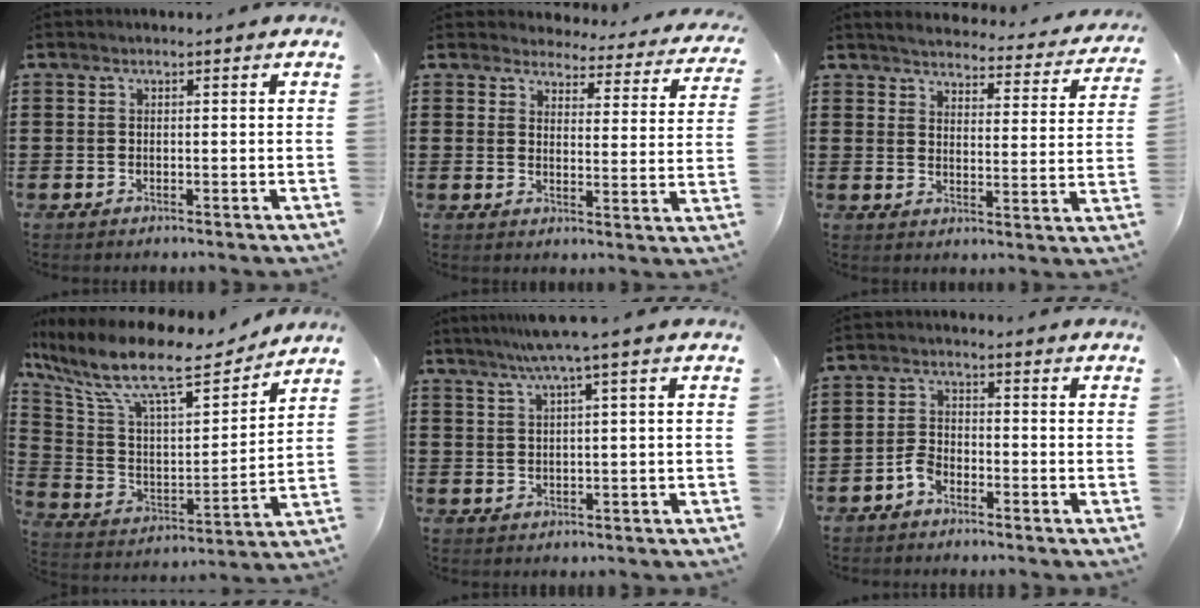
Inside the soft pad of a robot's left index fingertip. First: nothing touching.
{"total": 4.0, "force": [3.9, 0.5, 0.4], "torque": [-0.023, -0.034, 0.064]}
{"total": 3.5, "force": [3.5, 0.0, 0.7], "torque": [-0.033, -0.029, 0.055]}
{"total": 13.0, "force": [9.7, 2.8, 8.2], "torque": [-0.202, -0.060, 0.164]}
{"total": 4.5, "force": [2.4, -0.7, 3.8], "torque": [-0.075, -0.003, 0.040]}
{"total": 3.0, "force": [-2.3, 1.4, 1.3], "torque": [-0.036, 0.005, -0.049]}